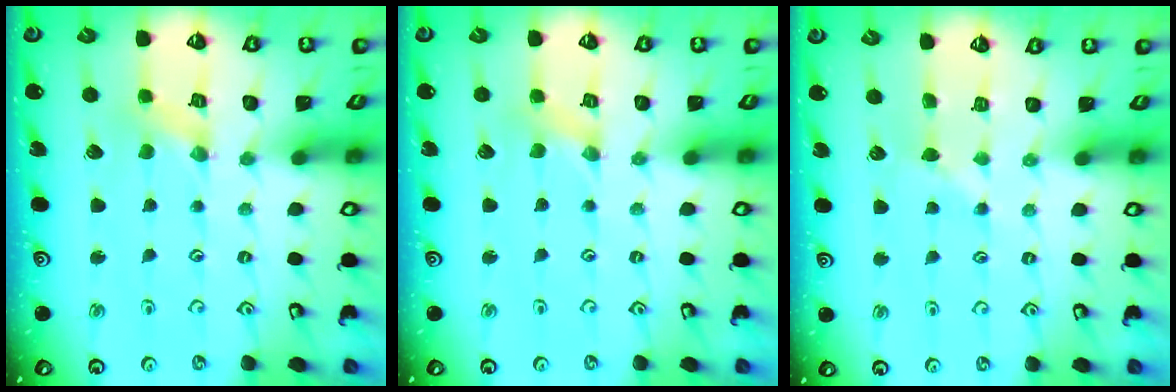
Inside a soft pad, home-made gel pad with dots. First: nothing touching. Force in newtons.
{"total": 0.0}
{"total": 2.9, "press": 2.9, "slide": 0.4}